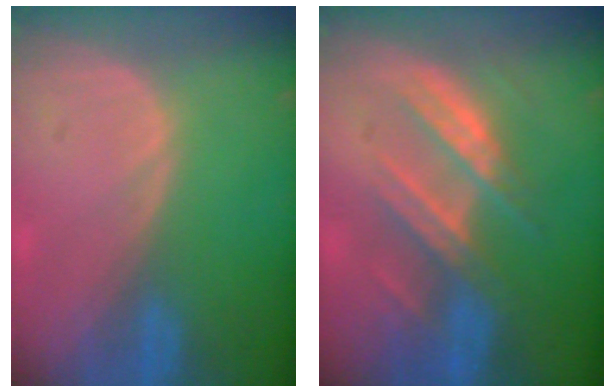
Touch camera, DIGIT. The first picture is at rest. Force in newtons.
{"total": 7.7, "press": 7.2, "slide": 2.8}